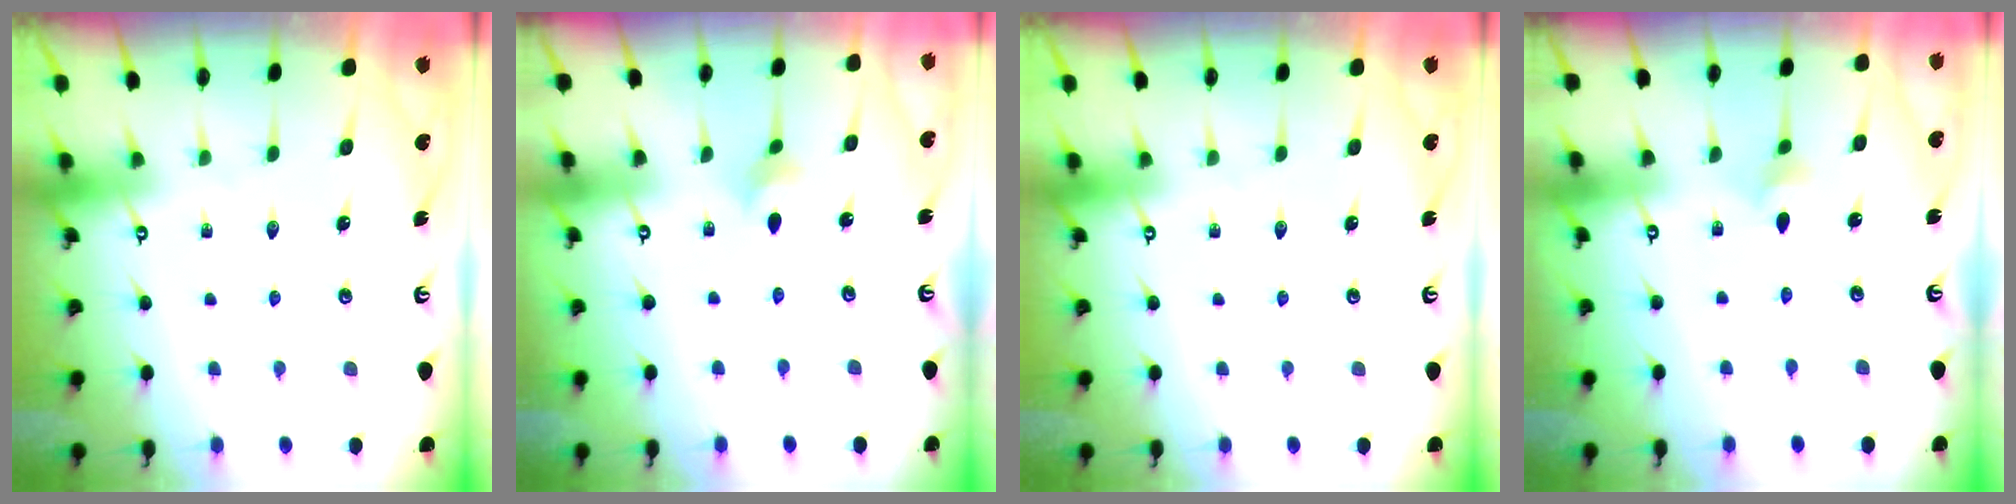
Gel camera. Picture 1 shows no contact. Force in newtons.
{"total": 2.1, "press": 2.1, "slide": 0.5}
{"total": 0.0}
{"total": 2.8, "press": 2.8, "slide": 0.6}